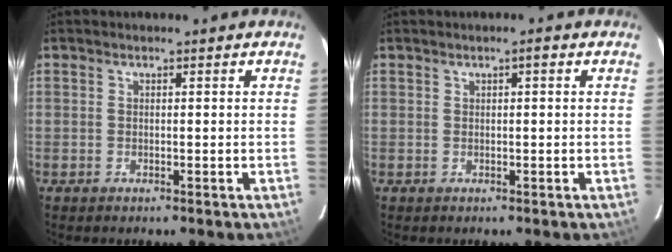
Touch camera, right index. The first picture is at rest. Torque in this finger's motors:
{"motor_torque": [0.01, 0.00, 0.01, 0.01]}